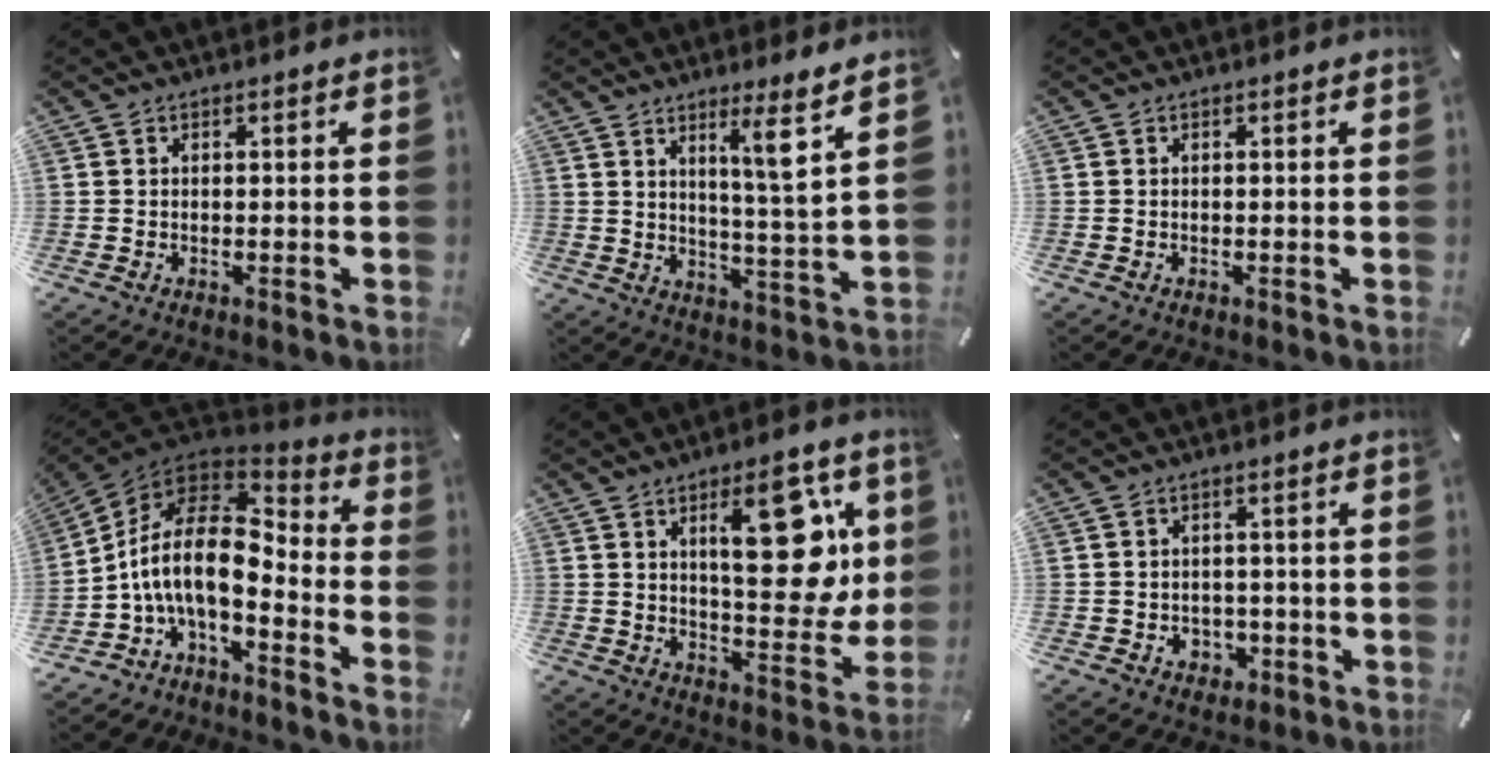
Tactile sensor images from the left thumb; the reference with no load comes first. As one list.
[{"total": 8.5, "force": [4.9, -0.1, 7.0], "torque": [-0.116, -0.034, 0.074]}, {"total": 0.0}, {"total": 13.9, "force": [-1.8, 7.5, 11.6], "torque": [-0.257, -0.009, -0.036]}, {"total": 19.9, "force": [7.1, 8.7, 16.4], "torque": [-0.206, -0.031, 0.106]}, {"total": 3.5, "force": [-0.8, 3.2, 1.0], "torque": [-0.006, -0.002, -0.018]}]